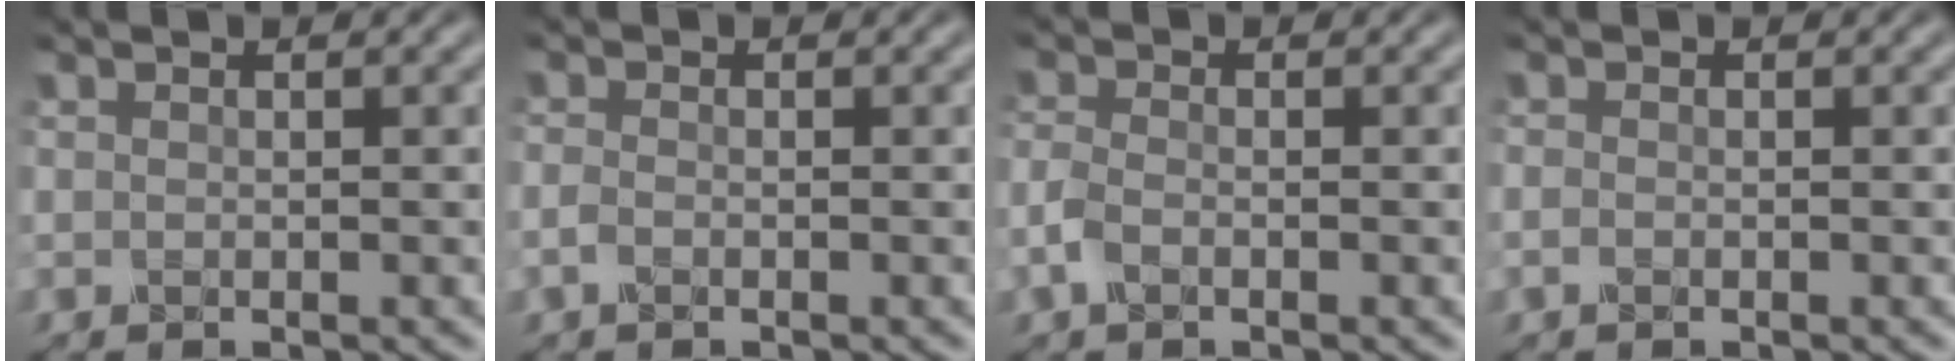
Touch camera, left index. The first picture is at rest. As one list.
[{"total": 1.1, "force": [-0.7, 0.5, 0.8], "torque": [-0.020, -0.001, -0.017]}, {"total": 2.1, "force": [-1.1, 1.1, 1.4], "torque": [-0.035, 0.000, -0.029]}, {"total": 0.7, "force": [-0.4, 0.3, 0.5], "torque": [-0.012, -0.003, -0.010]}]